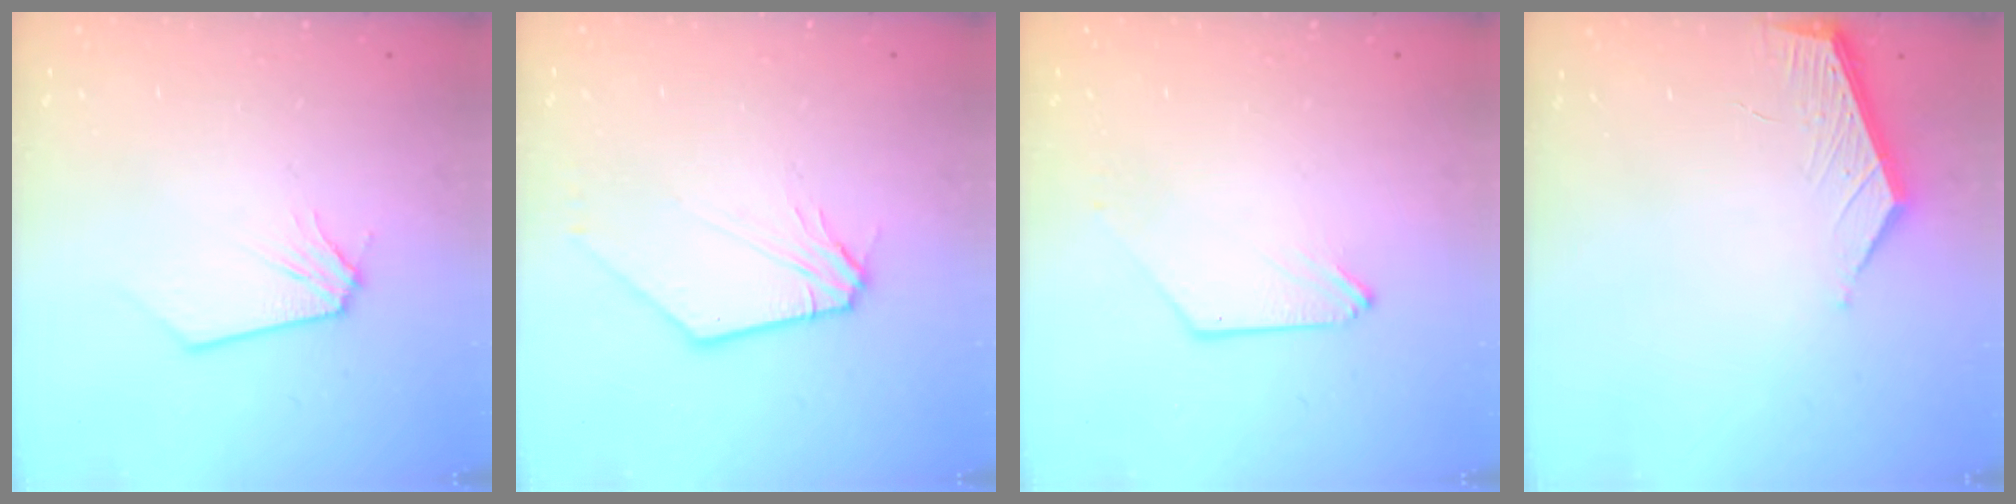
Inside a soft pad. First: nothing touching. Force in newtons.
{"total": 7.9, "press": 7.8, "slide": 1.3}
{"total": 0.0}
{"total": 5.0, "press": 5.0, "slide": 0.3}